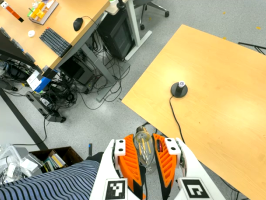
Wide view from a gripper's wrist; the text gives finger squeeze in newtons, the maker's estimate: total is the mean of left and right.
{"total": 20.6, "left": 24.1, "right": 17.1}